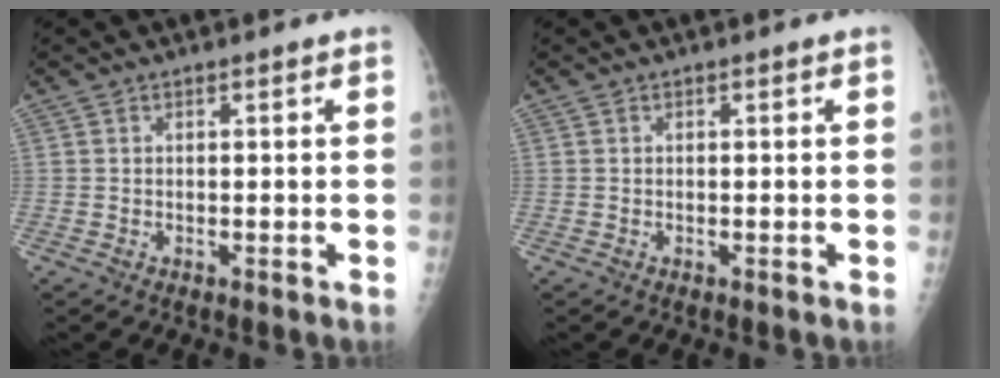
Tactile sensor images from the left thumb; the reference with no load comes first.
{"total": 0.0}